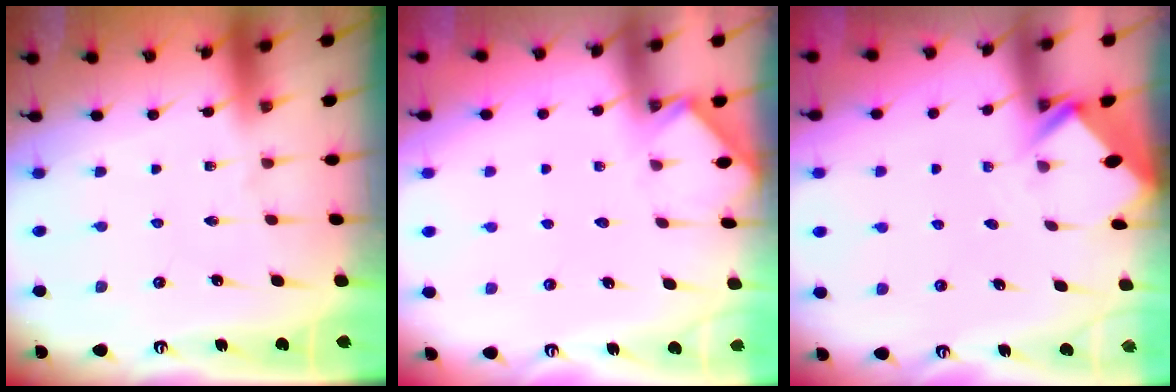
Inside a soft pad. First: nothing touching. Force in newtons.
{"total": 4.7, "press": 4.6, "slide": 0.5}
{"total": 2.7, "press": 2.7, "slide": 0.2}